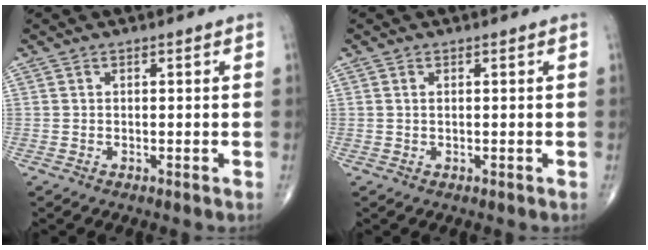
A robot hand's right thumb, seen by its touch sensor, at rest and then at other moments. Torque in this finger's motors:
{"motor_torque": [-0.48, 0.06, -0.22, 0.10, -0.02]}